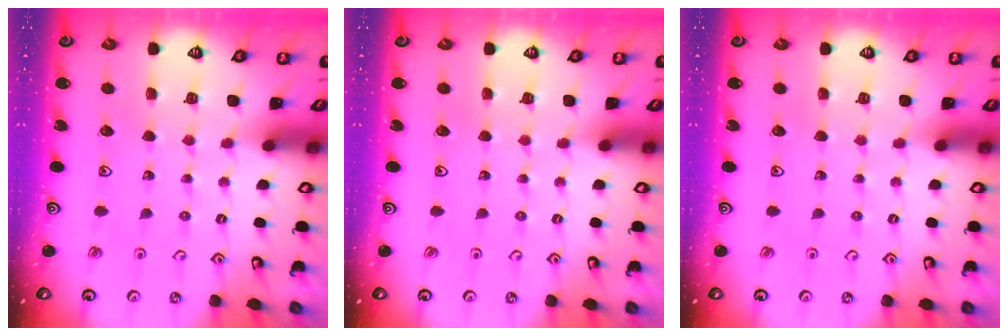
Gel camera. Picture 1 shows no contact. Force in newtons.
{"total": 0.0}
{"total": 0.0}